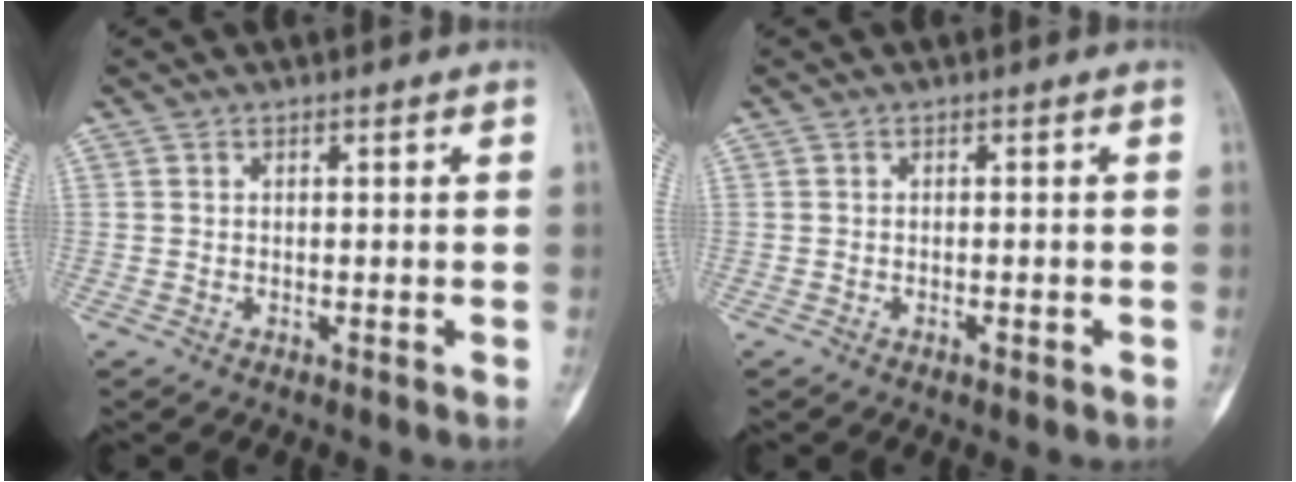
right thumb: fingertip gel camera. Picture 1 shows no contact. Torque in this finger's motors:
{"motor_torque": [-0.29, -0.05, -0.26, 0.26, 0.04]}